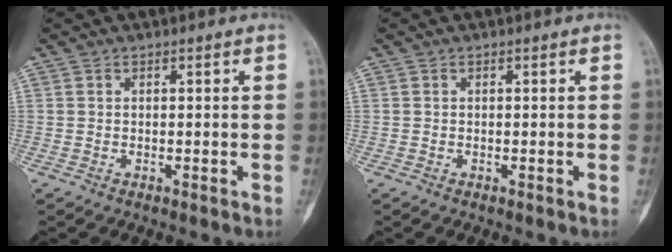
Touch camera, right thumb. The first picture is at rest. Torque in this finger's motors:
{"motor_torque": [-0.14, 0.28, -0.06, -0.09, 0.03]}